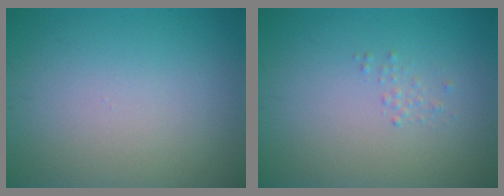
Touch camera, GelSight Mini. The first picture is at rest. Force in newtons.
{"total": 0.6, "press": 0.6, "slide": 0.1}